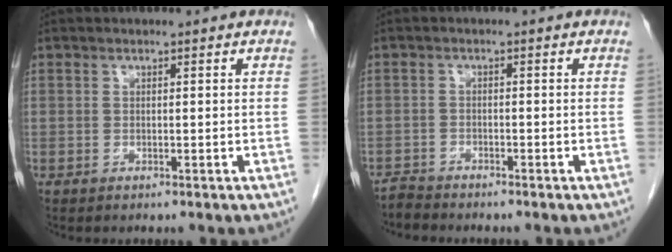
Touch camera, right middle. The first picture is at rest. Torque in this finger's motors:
{"motor_torque": [-0.26, -0.30, -0.06, -0.01]}